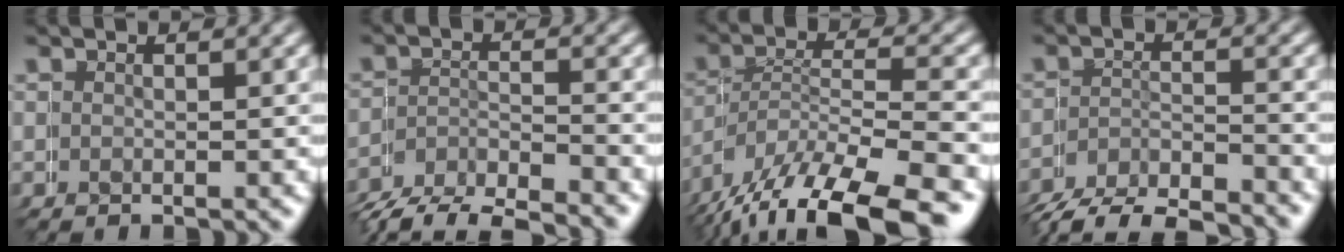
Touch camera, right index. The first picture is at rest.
{"total": 3.9, "force": [-3.0, 2.5, 0.2], "torque": [-0.008, -0.002, -0.058]}
{"total": 8.2, "force": [-5.5, 4.2, 4.5], "torque": [-0.102, -0.038, -0.064]}
{"total": 4.7, "force": [-4.0, 2.5, 0.2], "torque": [-0.017, -0.013, -0.069]}